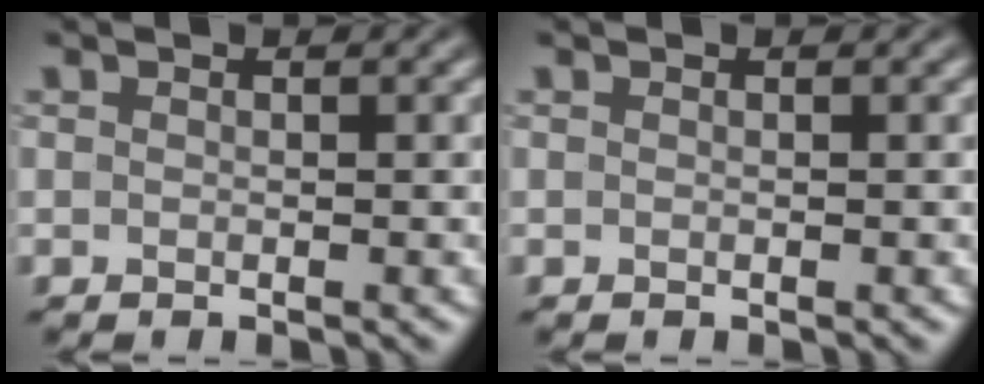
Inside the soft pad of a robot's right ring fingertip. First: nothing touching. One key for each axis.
{"total": 0.0}